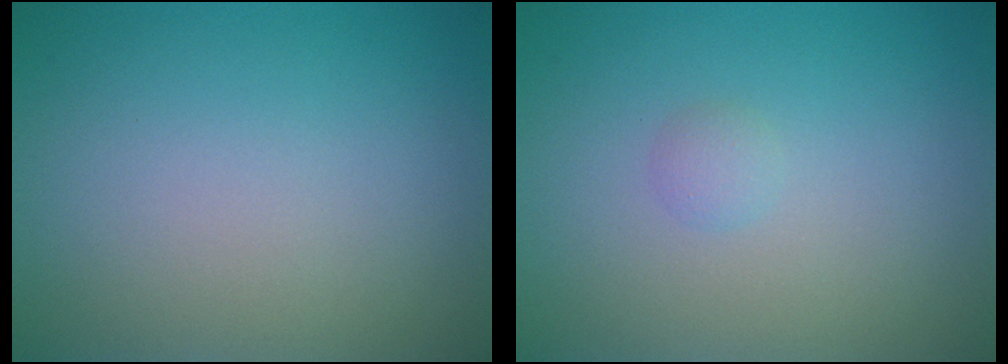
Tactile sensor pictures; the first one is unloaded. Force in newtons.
{"total": 0.8, "press": 0.8, "slide": 0.1}